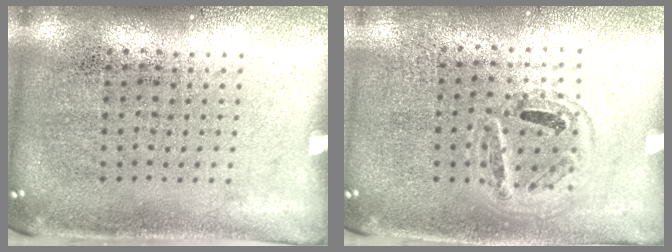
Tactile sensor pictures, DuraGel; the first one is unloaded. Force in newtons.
{"total": 0.8, "press": 0.8, "slide": 0.2}